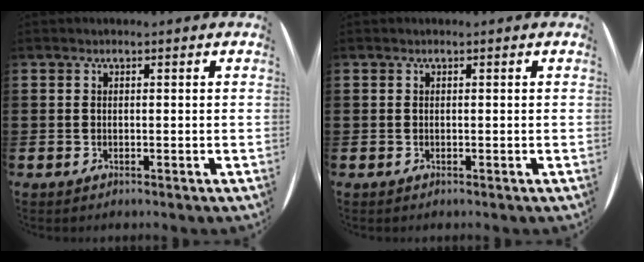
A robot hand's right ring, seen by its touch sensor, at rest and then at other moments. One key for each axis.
{"total": 0.0}